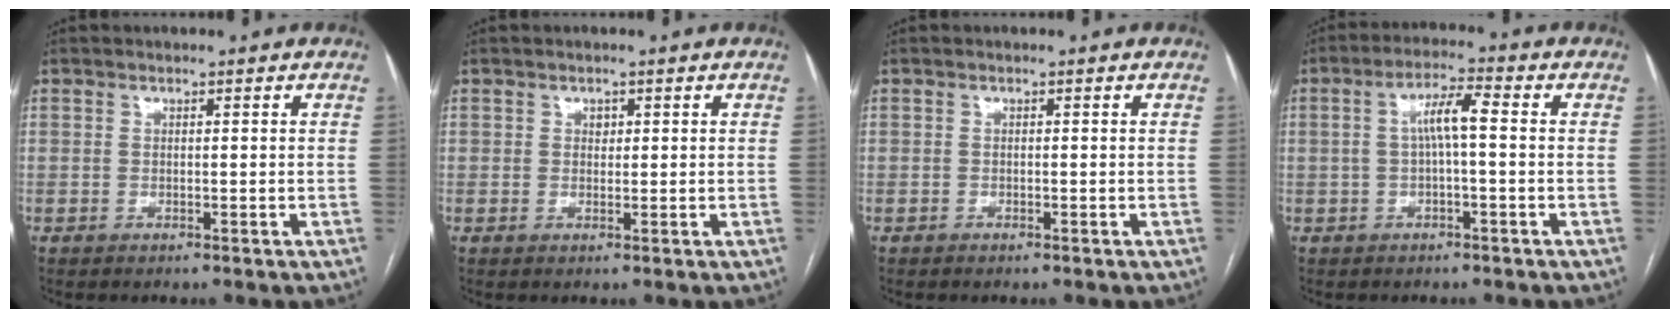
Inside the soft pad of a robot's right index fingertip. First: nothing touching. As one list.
[{"total": 1.2, "force": [0.3, 1.0, 0.6], "torque": [-0.008, 0.003, 0.005]}, {"total": 0.5, "force": [-0.4, 0.3, 0.0], "torque": [-0.003, 0.003, -0.008]}, {"total": 5.3, "force": [0.1, 1.1, 5.1], "torque": [-0.096, 0.023, 0.003]}]